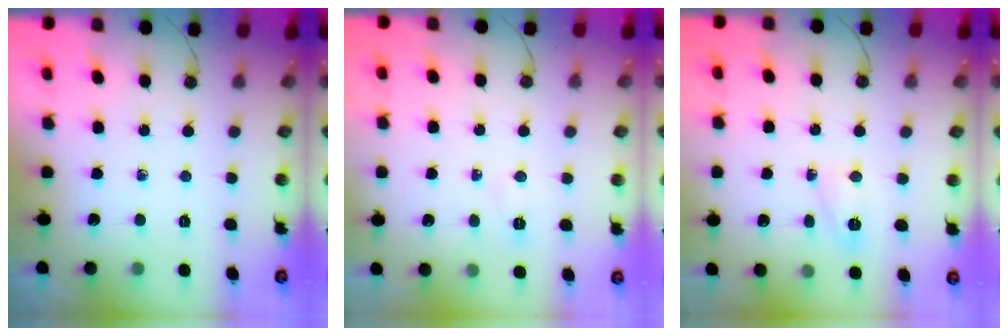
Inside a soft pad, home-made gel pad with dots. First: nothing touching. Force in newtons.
{"total": 4.9, "press": 4.7, "slide": 1.4}
{"total": 3.9, "press": 3.8, "slide": 0.7}